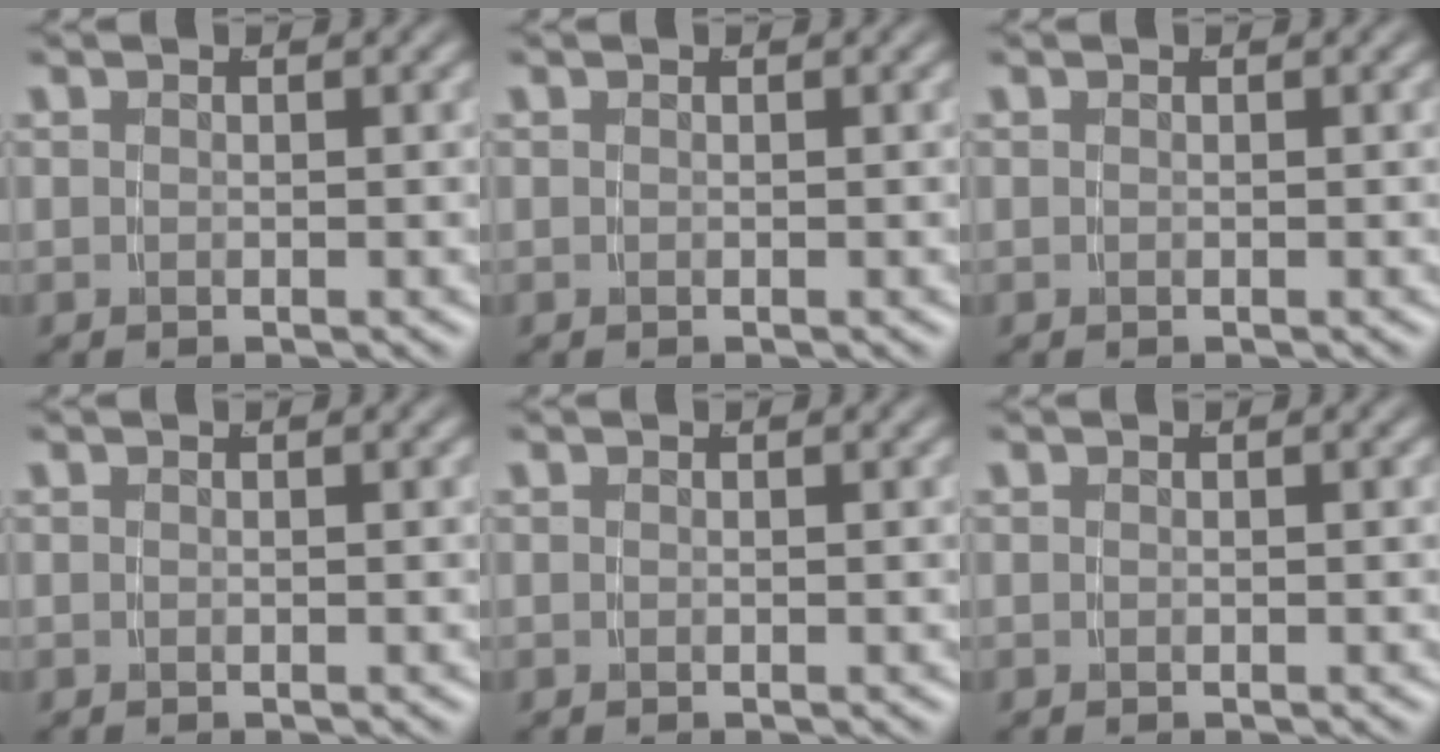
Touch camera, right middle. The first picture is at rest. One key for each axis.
{"total": 0.0}
{"total": 0.0}
{"total": 0.0}
{"total": 0.0}
{"total": 0.0}